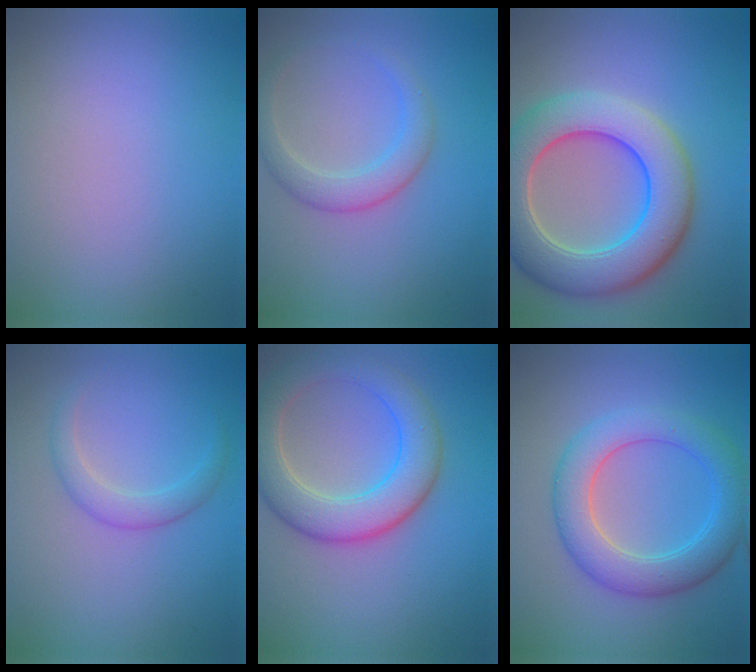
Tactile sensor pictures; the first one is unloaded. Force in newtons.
{"total": 2.8, "press": 2.8, "slide": 0.0}
{"total": 9.7, "press": 9.7, "slide": 0.6}
{"total": 2.0, "press": 2.0, "slide": 0.0}
{"total": 6.5, "press": 6.5, "slide": 0.5}
{"total": 5.8, "press": 5.8, "slide": 0.2}